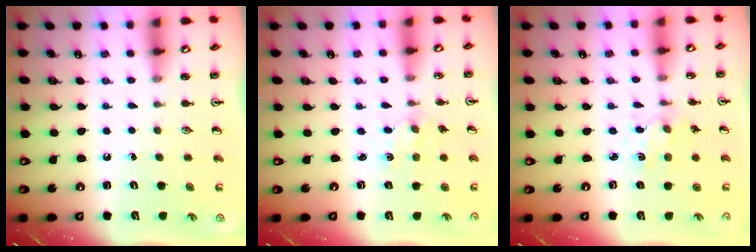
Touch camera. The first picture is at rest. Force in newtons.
{"total": 1.9, "press": 1.9, "slide": 0.3}
{"total": 1.4, "press": 1.4, "slide": 0.3}